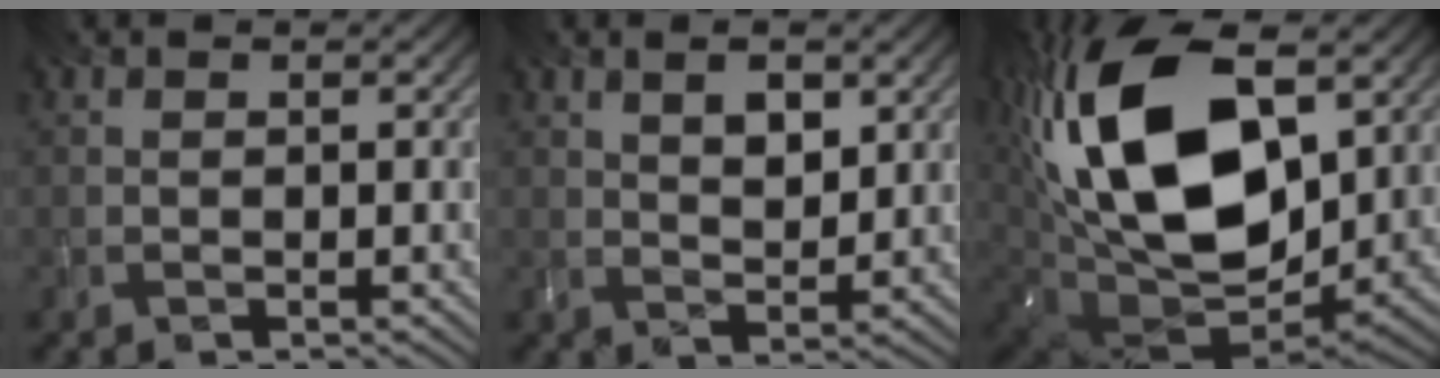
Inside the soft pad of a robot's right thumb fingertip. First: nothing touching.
{"total": 4.4, "force": [2.0, 2.2, 3.2], "torque": [-0.060, -0.003, 0.038]}
{"total": 21.0, "force": [6.0, 12.3, 15.9], "torque": [-0.348, 0.013, 0.113]}